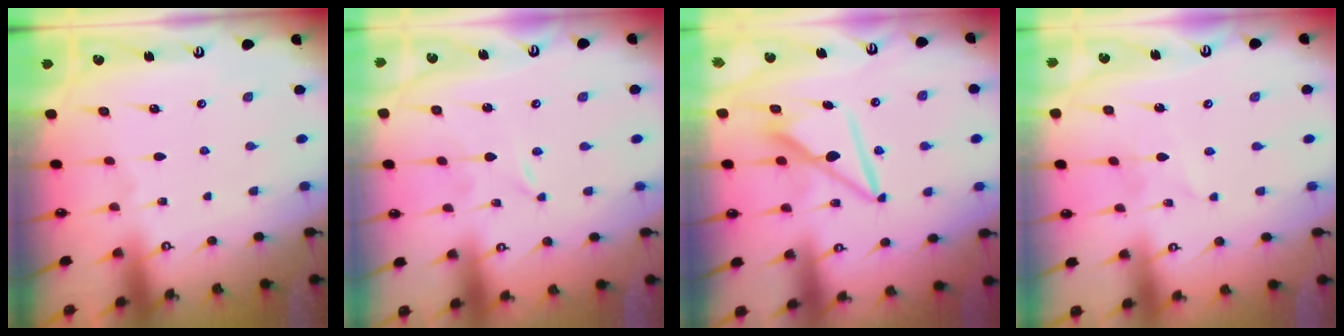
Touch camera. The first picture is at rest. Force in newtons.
{"total": 0.0}
{"total": 9.0, "press": 8.9, "slide": 0.5}
{"total": 1.5, "press": 1.5, "slide": 0.2}